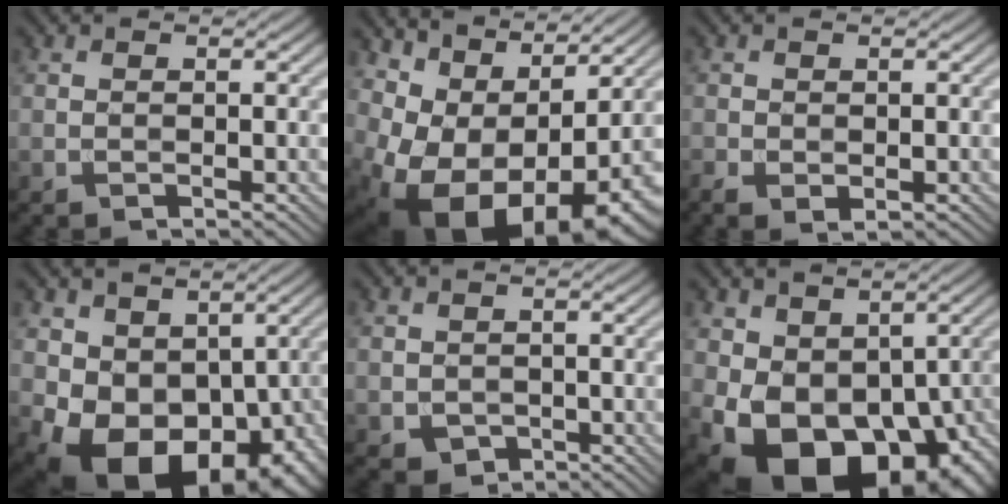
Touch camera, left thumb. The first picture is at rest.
{"total": 13.9, "force": [0.6, 8.9, 10.6], "torque": [-0.177, -0.021, 0.055]}
{"total": 2.0, "force": [-0.7, 1.2, 1.4], "torque": [-0.036, -0.012, -0.012]}
{"total": 13.6, "force": [-2.5, 10.1, 8.8], "torque": [-0.142, -0.038, -0.020]}
{"total": 2.0, "force": [-0.6, 1.8, 0.8], "torque": [-0.025, -0.013, -0.007]}
{"total": 15.3, "force": [-3.8, 10.1, 10.8], "torque": [-0.186, -0.040, -0.042]}